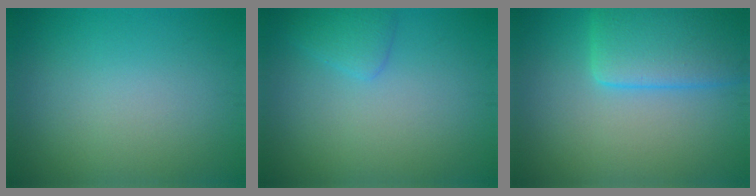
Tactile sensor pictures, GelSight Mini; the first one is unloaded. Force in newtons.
{"total": 1.6, "press": 1.6, "slide": 0.1}
{"total": 6.7, "press": 6.7, "slide": 0.3}